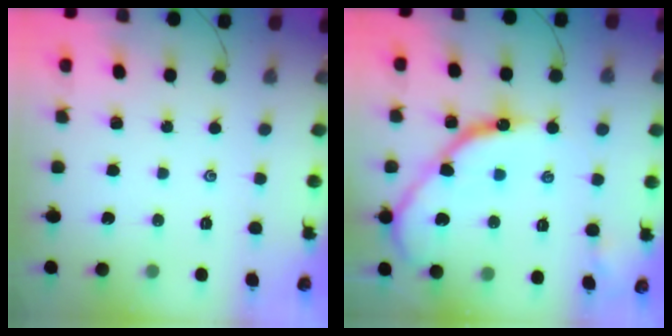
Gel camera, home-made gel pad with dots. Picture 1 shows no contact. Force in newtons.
{"total": 13.6, "press": 13.6, "slide": 0.6}